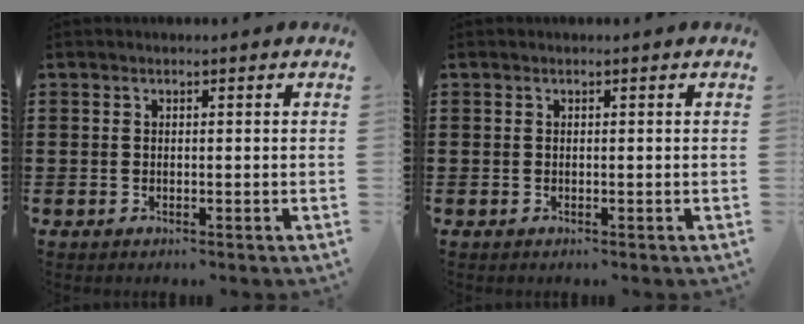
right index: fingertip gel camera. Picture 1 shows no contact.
{"total": 0.0}